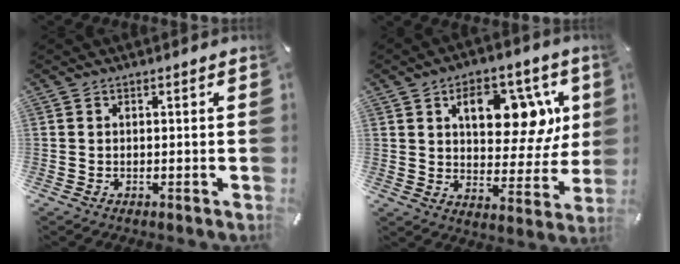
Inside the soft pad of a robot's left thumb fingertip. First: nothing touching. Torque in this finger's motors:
{"motor_torque": [1.17, 1.23, 1.81, -0.97, 0.44]}